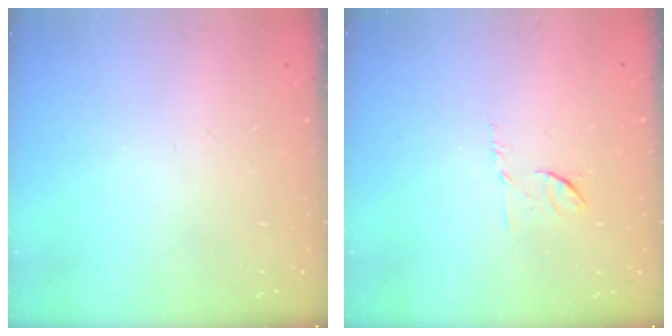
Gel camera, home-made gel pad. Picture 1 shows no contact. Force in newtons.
{"total": 6.1, "press": 6.1, "slide": 0.7}